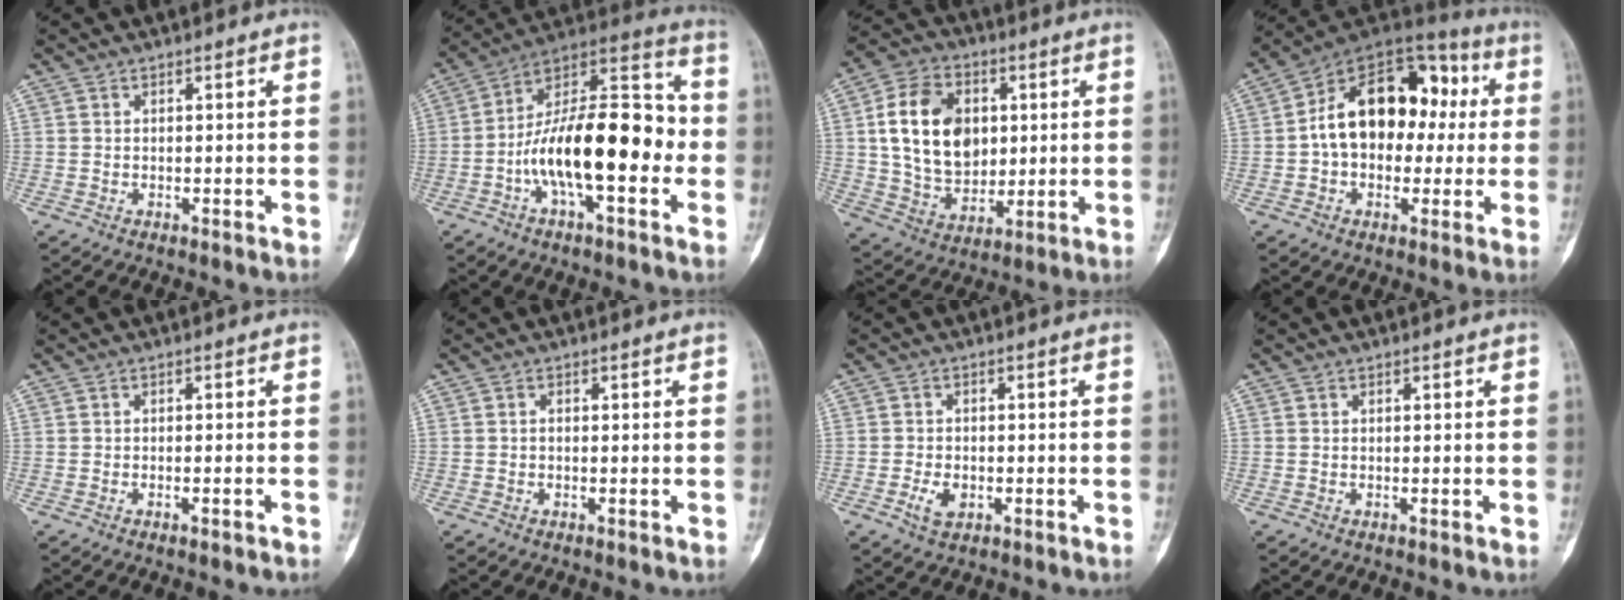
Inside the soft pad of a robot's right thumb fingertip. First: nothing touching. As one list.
[{"total": 21.9, "force": [-3.9, 9.0, 19.6], "torque": [-0.305, 0.048, -0.072]}, {"total": 16.9, "force": [3.0, 12.0, 11.4], "torque": [-0.169, -0.004, 0.058]}, {"total": 19.6, "force": [1.6, 13.1, 14.5], "torque": [-0.185, 0.048, 0.017]}, {"total": 1.4, "force": [-0.9, 0.1, 1.1], "torque": [-0.022, 0.010, -0.008]}, {"total": 0.5, "force": [-0.1, 0.4, 0.4], "torque": [-0.007, 0.001, -0.004]}, {"total": 3.6, "force": [-1.2, 2.3, 2.4], "torque": [-0.040, 0.002, -0.019]}, {"total": 0.0}]